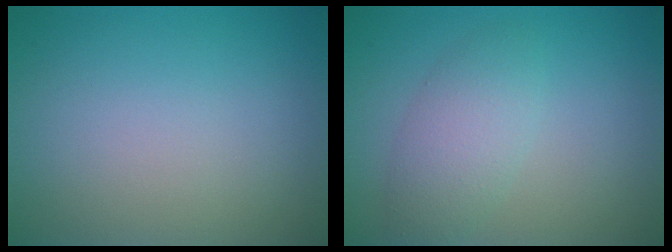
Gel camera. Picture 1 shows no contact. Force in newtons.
{"total": 3.1, "press": 3.1, "slide": 0.2}